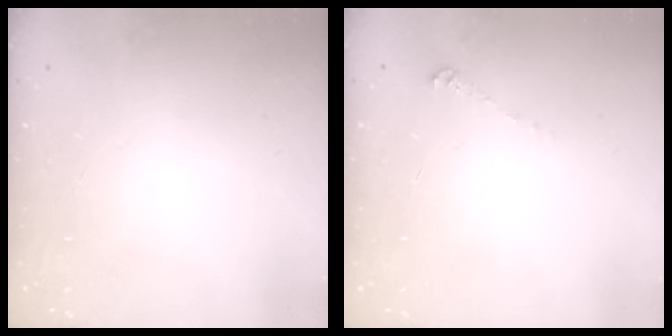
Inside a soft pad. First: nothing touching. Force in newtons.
{"total": 4.3, "press": 4.2, "slide": 0.6}